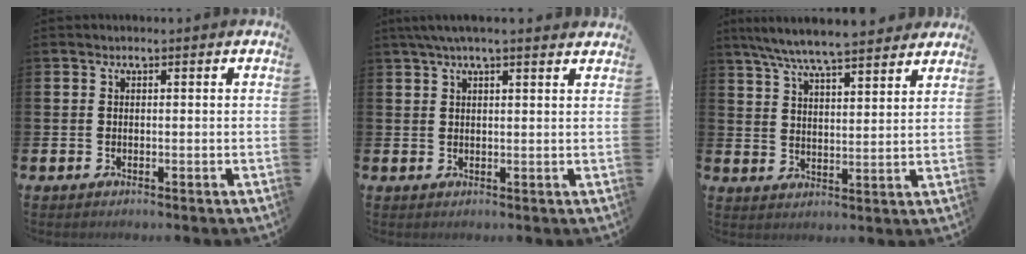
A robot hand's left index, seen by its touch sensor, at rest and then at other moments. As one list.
[{"total": 3.5, "force": [2.9, 0.3, 2.0], "torque": [-0.041, -0.001, 0.052]}, {"total": 7.7, "force": [7.4, 0.5, 2.3], "torque": [-0.071, -0.037, 0.135]}]